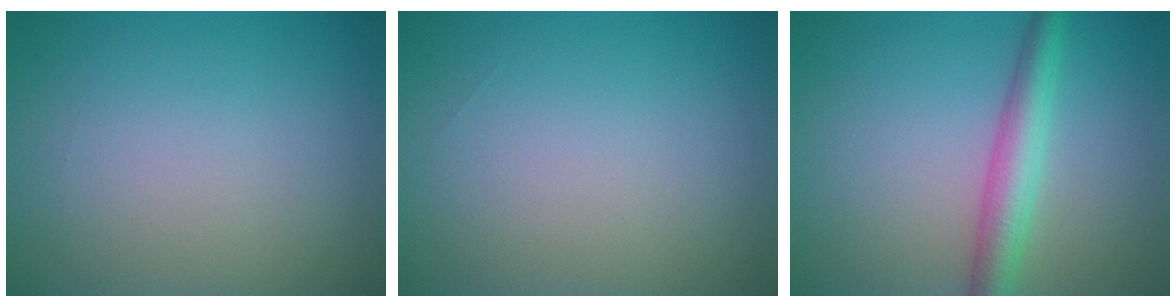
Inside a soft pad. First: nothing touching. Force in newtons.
{"total": 0.0}
{"total": 3.8, "press": 3.8, "slide": 0.1}